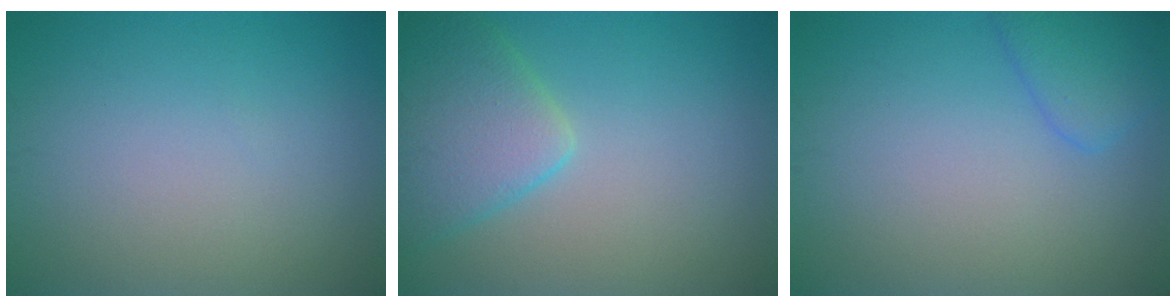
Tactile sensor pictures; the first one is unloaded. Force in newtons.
{"total": 5.3, "press": 5.3, "slide": 0.2}
{"total": 2.5, "press": 2.5, "slide": 0.2}